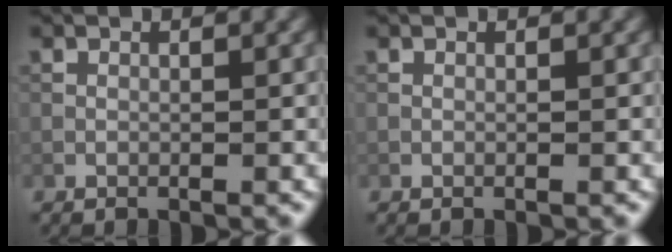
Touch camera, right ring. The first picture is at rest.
{"total": 0.0}